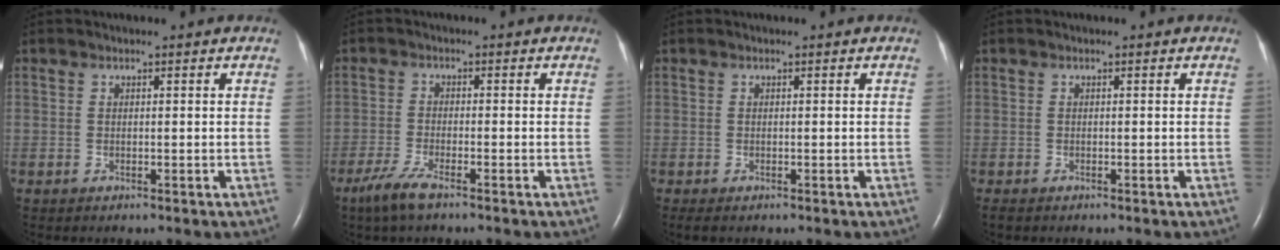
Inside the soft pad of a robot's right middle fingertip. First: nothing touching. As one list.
[{"total": 4.4, "force": [-3.1, 0.6, 3.0], "torque": [-0.076, -0.011, -0.062]}, {"total": 1.0, "force": [-0.7, 0.3, 0.6], "torque": [-0.009, -0.002, -0.009]}, {"total": 0.8, "force": [-0.7, 0.3, 0.4], "torque": [-0.007, -0.002, -0.010]}]